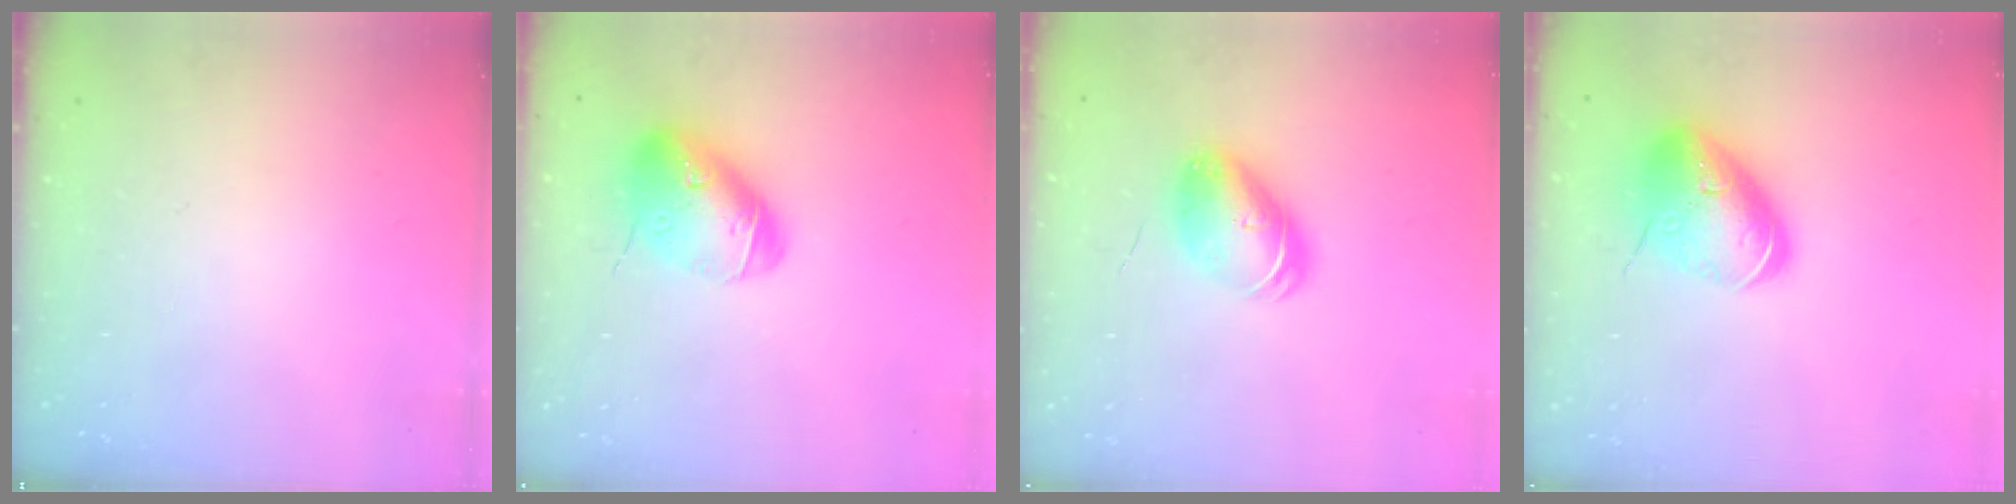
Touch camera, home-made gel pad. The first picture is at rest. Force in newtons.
{"total": 17.1, "press": 17.0, "slide": 2.2}
{"total": 9.2, "press": 9.1, "slide": 1.6}
{"total": 16.1, "press": 15.8, "slide": 2.8}